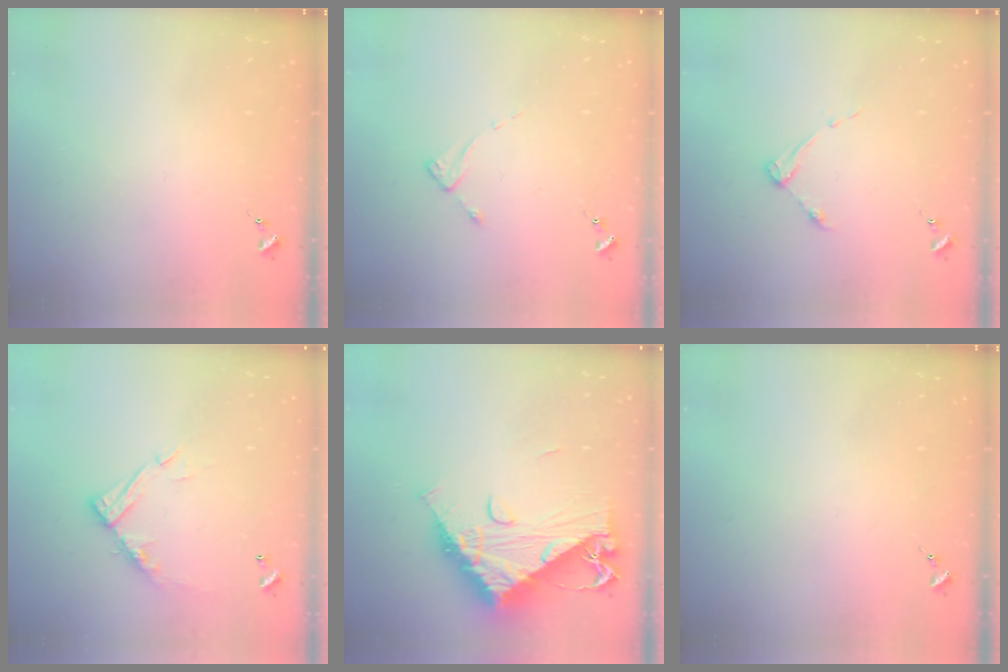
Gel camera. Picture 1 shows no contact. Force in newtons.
{"total": 2.6, "press": 2.6, "slide": 0.2}
{"total": 4.3, "press": 4.3, "slide": 0.6}
{"total": 12.8, "press": 12.8, "slide": 1.0}
{"total": 15.5, "press": 15.5, "slide": 1.5}
{"total": 0.0}